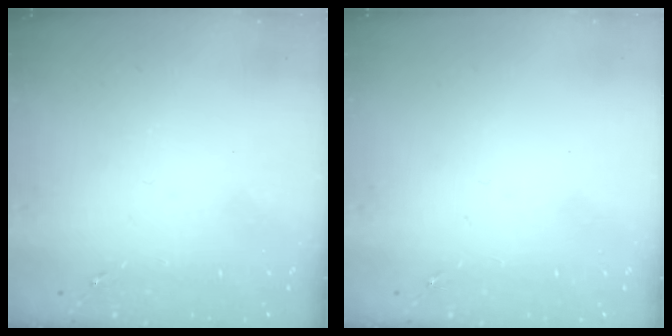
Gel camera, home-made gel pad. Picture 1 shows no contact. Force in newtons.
{"total": 0.0}